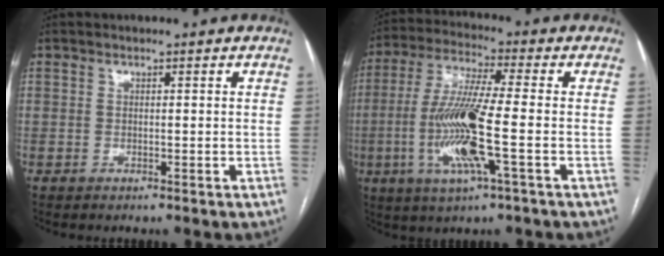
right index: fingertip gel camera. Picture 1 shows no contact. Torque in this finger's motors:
{"motor_torque": [1.75, -0.39, 1.05, 0.21]}